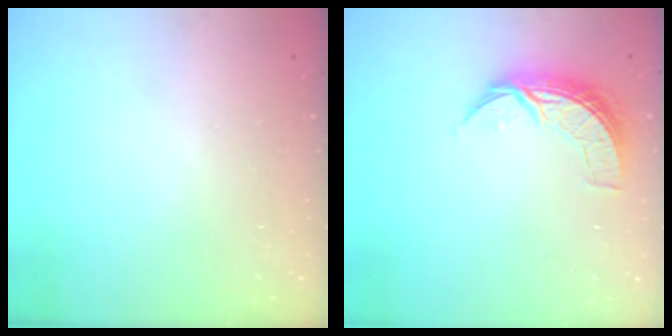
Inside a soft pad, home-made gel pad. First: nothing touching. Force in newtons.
{"total": 7.3, "press": 7.3, "slide": 0.5}